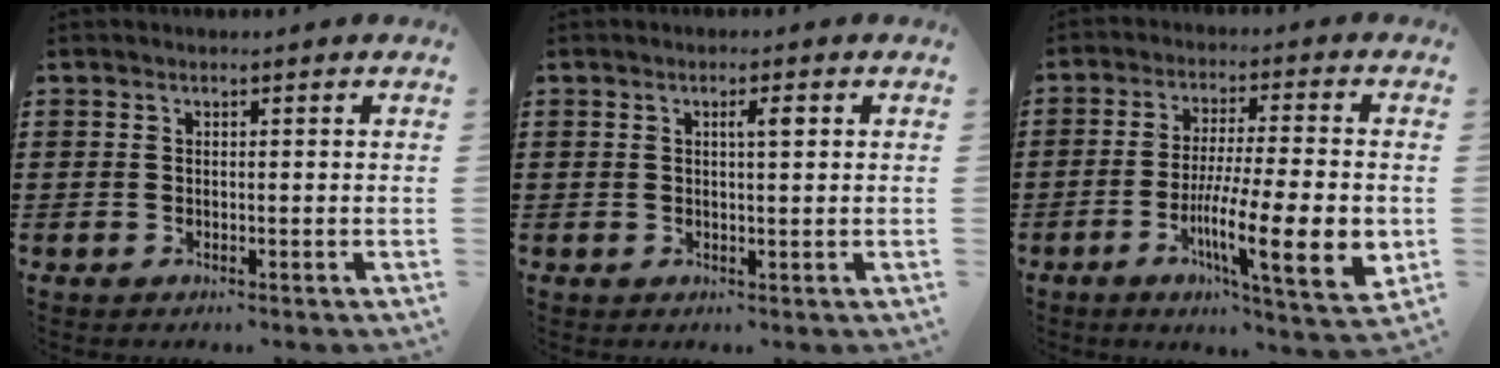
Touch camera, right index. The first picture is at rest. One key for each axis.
{"total": 2.0, "fx": 0.6, "fy": 0.3, "fz": 1.9, "tx": -0.038, "ty": 0.004, "tz": 0.008}
{"total": 15.3, "fx": -4.0, "fy": 3.3, "fz": 14.4, "tx": -0.243, "ty": -0.013, "tz": -0.064}